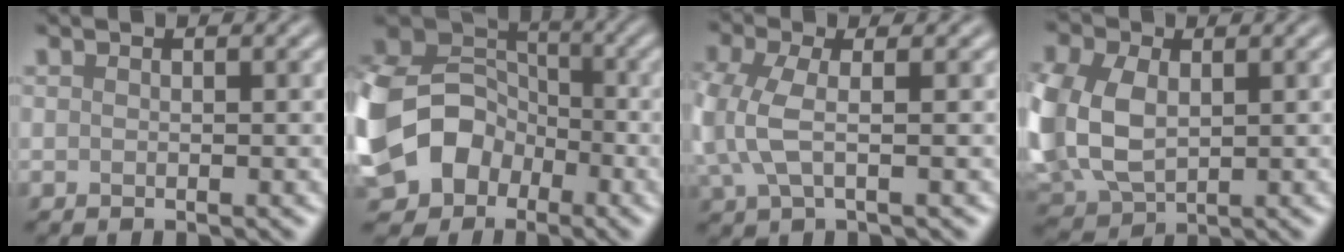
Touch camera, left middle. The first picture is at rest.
{"total": 16.7, "force": [-5.6, 13.9, 7.2], "torque": [-0.176, -0.033, -0.120]}
{"total": 4.2, "force": [-0.1, 1.9, 3.7], "torque": [-0.102, -0.002, -0.007]}
{"total": 10.4, "force": [0.3, 7.1, 7.5], "torque": [-0.201, -0.003, 0.006]}